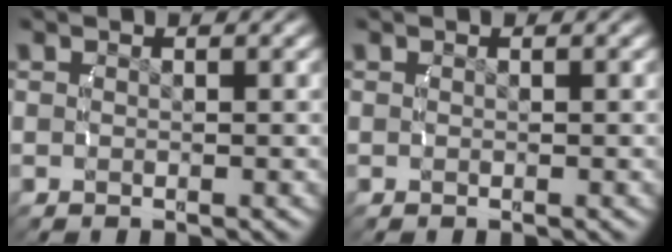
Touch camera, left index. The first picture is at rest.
{"total": 0.0}